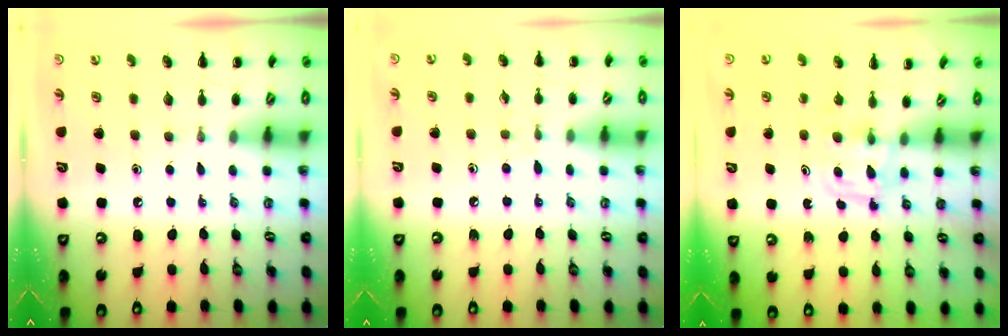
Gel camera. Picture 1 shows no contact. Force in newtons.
{"total": 4.4, "press": 3.9, "slide": 2.0}
{"total": 2.9, "press": 2.6, "slide": 1.2}